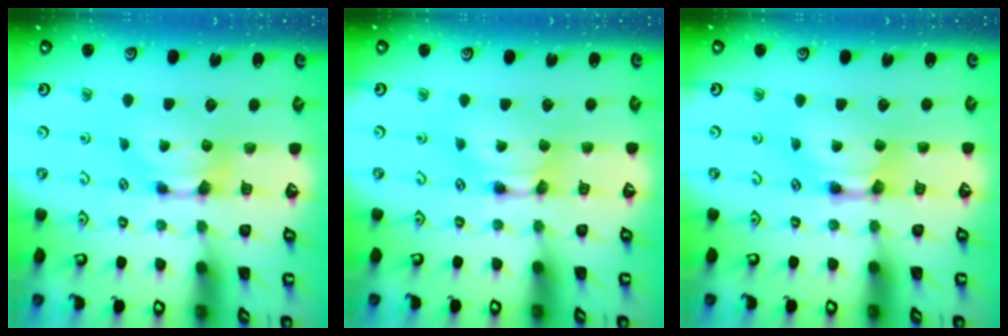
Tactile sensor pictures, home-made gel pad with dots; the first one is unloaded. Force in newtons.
{"total": 1.5, "press": 1.5, "slide": 0.2}
{"total": 2.2, "press": 2.2, "slide": 0.1}